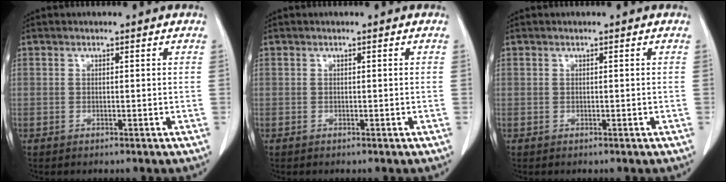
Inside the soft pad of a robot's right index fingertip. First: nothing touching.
{"total": 0.0}
{"total": 0.0}